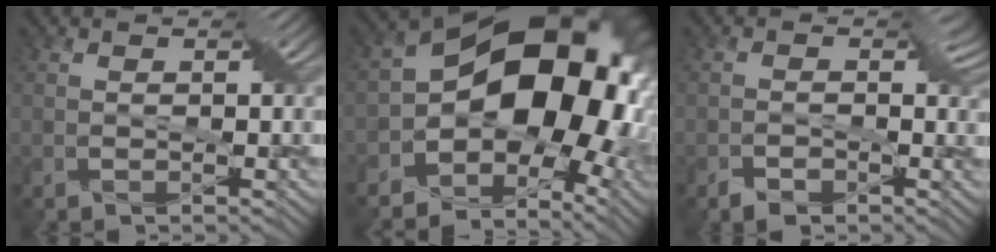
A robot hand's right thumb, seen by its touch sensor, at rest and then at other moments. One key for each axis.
{"total": 14.8, "fx": -0.2, "fy": 10.2, "fz": 10.7, "tx": -0.166, "ty": -0.020, "tz": 0.008}
{"total": 1.7, "fx": -1.3, "fy": 0.8, "fz": 0.8, "tx": -0.025, "ty": -0.006, "tz": -0.028}